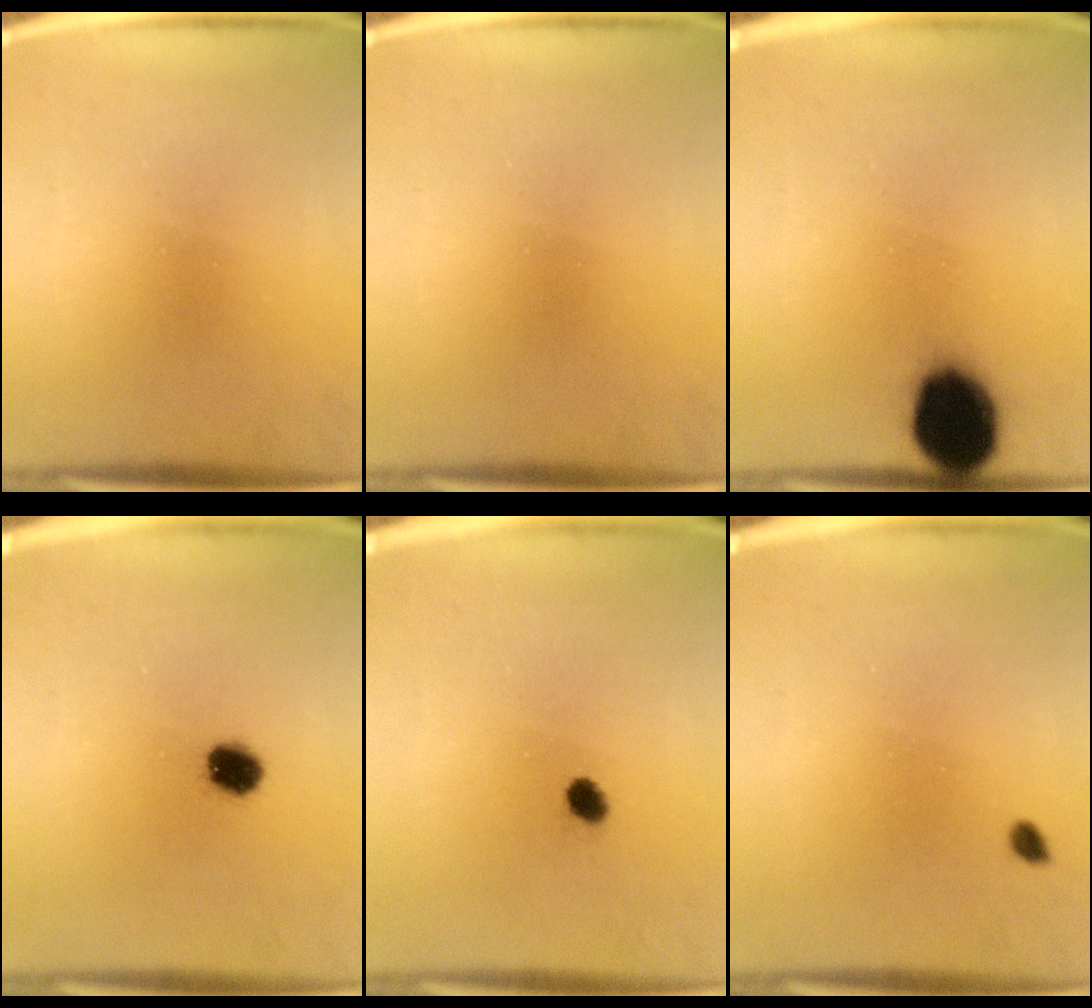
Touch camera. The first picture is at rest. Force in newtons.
{"total": 0.0}
{"total": 13.5}
{"total": 5.5}
{"total": 1.7}
{"total": 0.9}